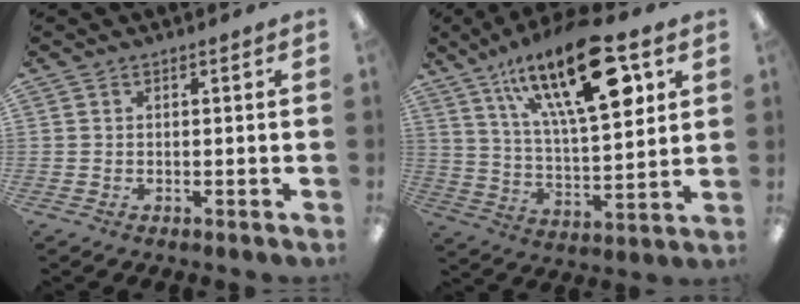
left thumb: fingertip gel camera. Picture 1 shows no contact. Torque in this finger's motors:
{"motor_torque": [0.63, 0.71, 1.36, -1.41, 0.51]}